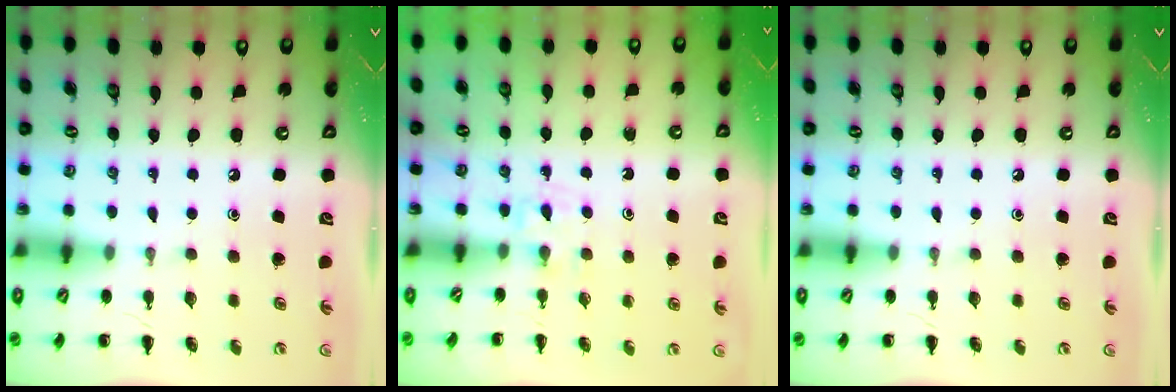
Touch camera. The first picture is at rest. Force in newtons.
{"total": 3.2, "press": 3.0, "slide": 1.1}
{"total": 0.0}